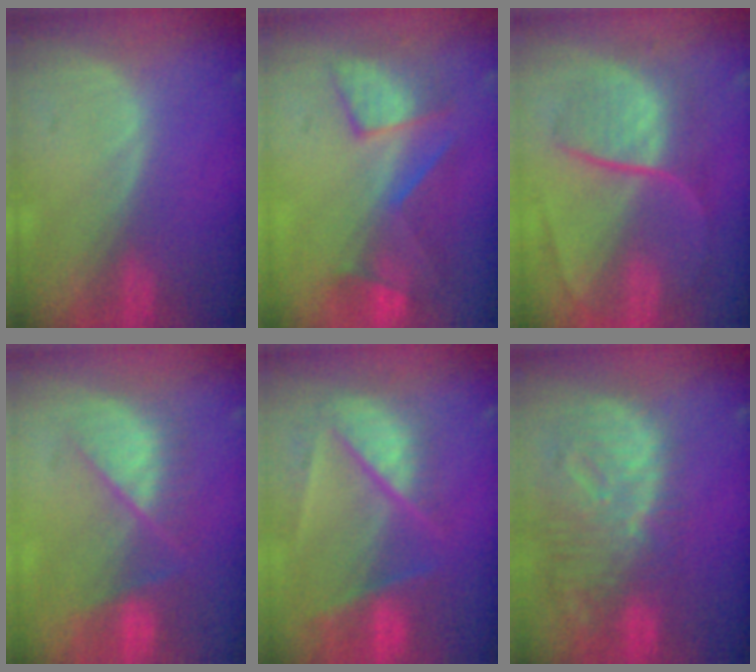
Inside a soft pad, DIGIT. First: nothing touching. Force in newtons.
{"total": 8.1, "press": 7.9, "slide": 1.8}
{"total": 8.3, "press": 7.6, "slide": 3.3}
{"total": 7.4, "press": 7.3, "slide": 1.3}
{"total": 9.8, "press": 8.4, "slide": 4.9}
{"total": 12.5, "press": 10.8, "slide": 6.3}